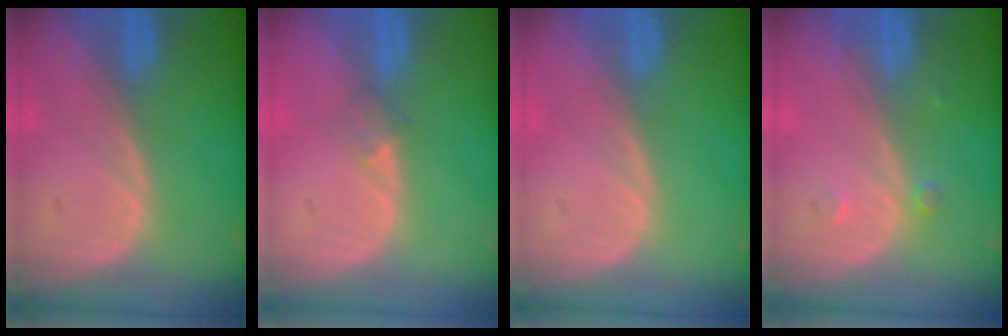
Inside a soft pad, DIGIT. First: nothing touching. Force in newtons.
{"total": 1.5, "press": 1.2, "slide": 1.0}
{"total": 0.0}
{"total": 1.3, "press": 1.3, "slide": 0.1}